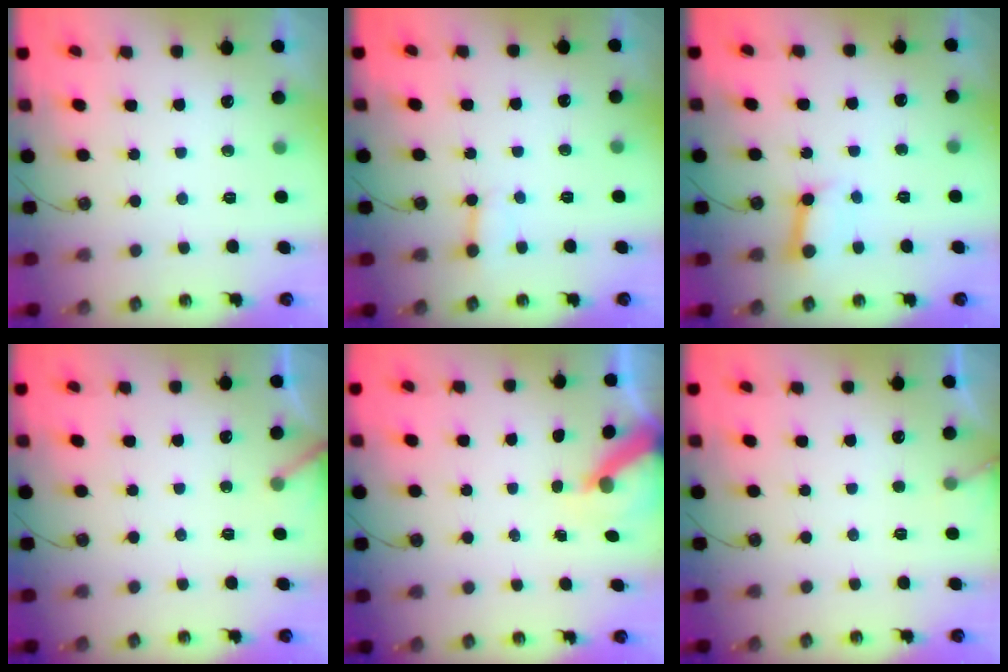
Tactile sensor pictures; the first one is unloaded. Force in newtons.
{"total": 2.7, "press": 2.7, "slide": 0.3}
{"total": 5.6, "press": 5.6, "slide": 0.8}
{"total": 2.8, "press": 2.8, "slide": 0.2}
{"total": 5.7, "press": 5.6, "slide": 0.4}
{"total": 4.8, "press": 4.8, "slide": 0.3}